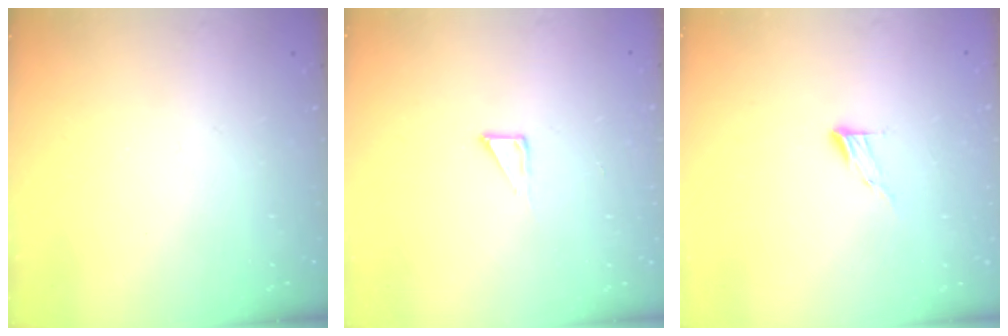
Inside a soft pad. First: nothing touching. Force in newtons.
{"total": 2.3, "press": 2.3, "slide": 0.1}
{"total": 6.1, "press": 6.1, "slide": 0.5}